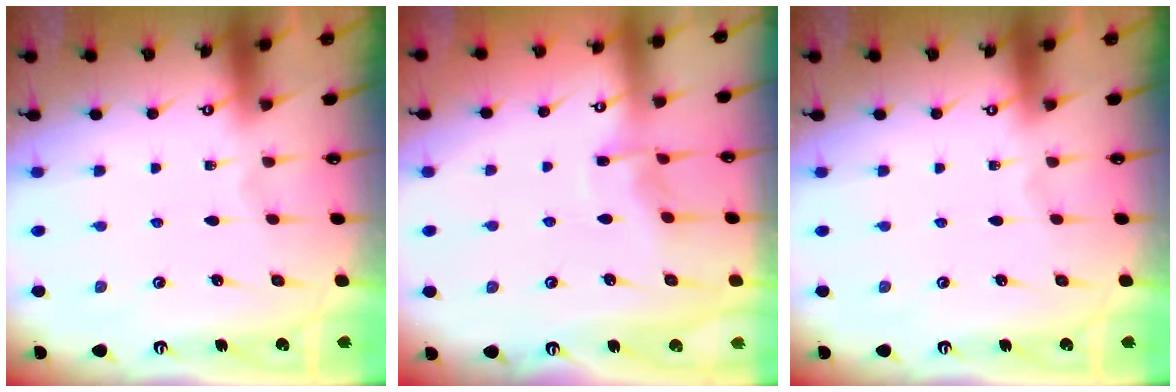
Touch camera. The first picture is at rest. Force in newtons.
{"total": 5.7, "press": 5.7, "slide": 0.7}
{"total": 0.0}